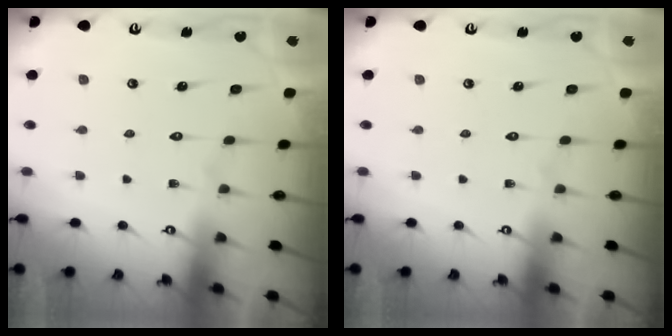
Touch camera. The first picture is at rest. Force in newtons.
{"total": 0.0}